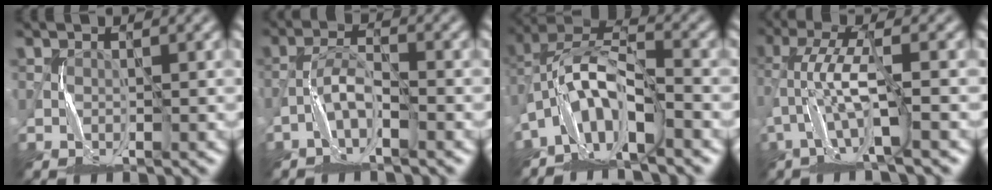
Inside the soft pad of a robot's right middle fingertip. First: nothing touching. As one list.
[{"total": 2.9, "force": [-1.6, 0.7, 2.3], "torque": [-0.044, 0.012, -0.038]}, {"total": 8.1, "force": [-4.2, 3.2, 6.1], "torque": [-0.111, 0.012, -0.090]}, {"total": 5.9, "force": [-1.5, 1.3, 5.6], "torque": [-0.122, 0.011, -0.036]}]